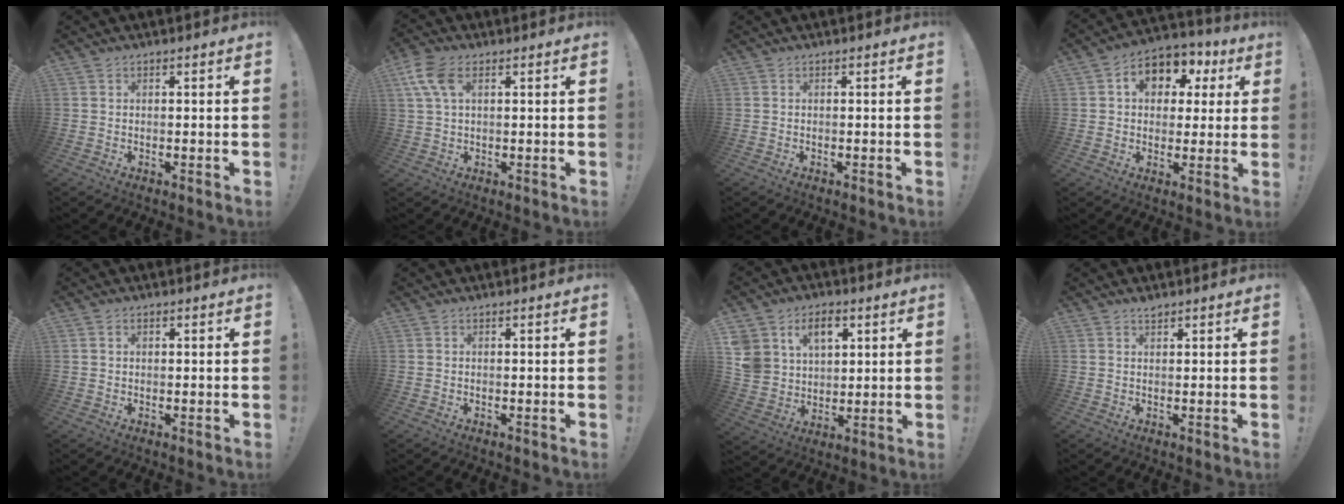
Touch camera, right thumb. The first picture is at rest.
{"total": 8.5, "force": [3.2, 4.7, 6.3], "torque": [-0.126, 0.001, 0.063]}
{"total": 0.0}
{"total": 10.2, "force": [3.2, 7.8, 5.7], "torque": [-0.077, -0.009, 0.060]}
{"total": 0.9, "force": [0.4, 0.7, 0.4], "torque": [-0.009, 0.003, 0.007]}
{"total": 0.0}
{"total": 11.2, "force": [5.5, 8.5, 4.7], "torque": [-0.075, -0.027, 0.112]}
{"total": 1.5, "force": [1.4, 0.5, 0.4], "torque": [0.006, -0.009, 0.023]}